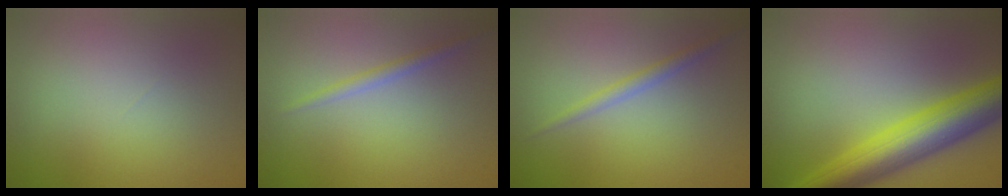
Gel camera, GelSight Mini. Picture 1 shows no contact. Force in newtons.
{"total": 1.2, "press": 1.2, "slide": 0.1}
{"total": 1.4, "press": 1.4, "slide": 0.1}
{"total": 7.8, "press": 7.8, "slide": 0.2}